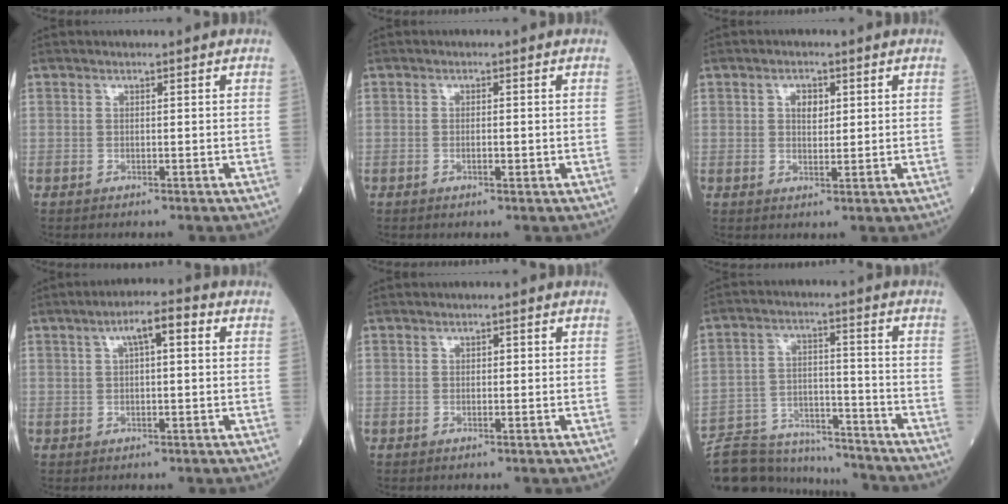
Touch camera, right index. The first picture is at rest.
{"total": 1.3, "force": [-0.3, 0.5, 1.2], "torque": [-0.030, 0.001, -0.003]}
{"total": 3.3, "force": [1.0, 2.1, 2.4], "torque": [-0.050, 0.006, 0.021]}
{"total": 5.9, "force": [2.0, 1.9, 5.3], "torque": [-0.102, 0.027, 0.033]}
{"total": 0.9, "force": [0.1, 0.6, 0.7], "torque": [-0.024, 0.012, 0.003]}
{"total": 23.5, "force": [-21.2, 6.7, 7.6], "torque": [-0.194, -0.007, -0.328]}